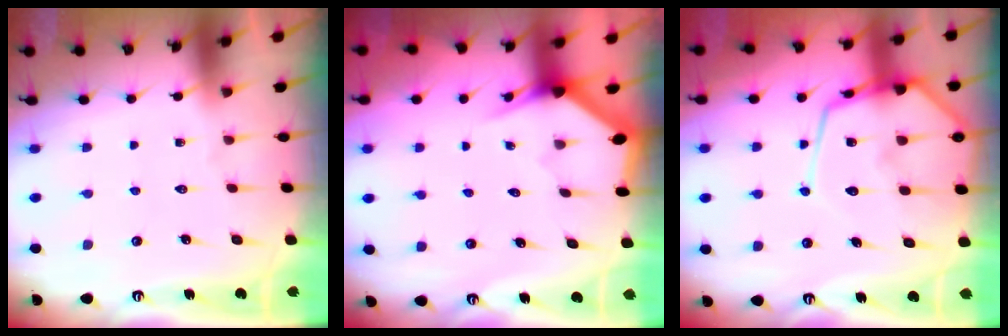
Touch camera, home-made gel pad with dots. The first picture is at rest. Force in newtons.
{"total": 3.1, "press": 3.1, "slide": 0.2}
{"total": 16.0, "press": 16.0, "slide": 1.6}